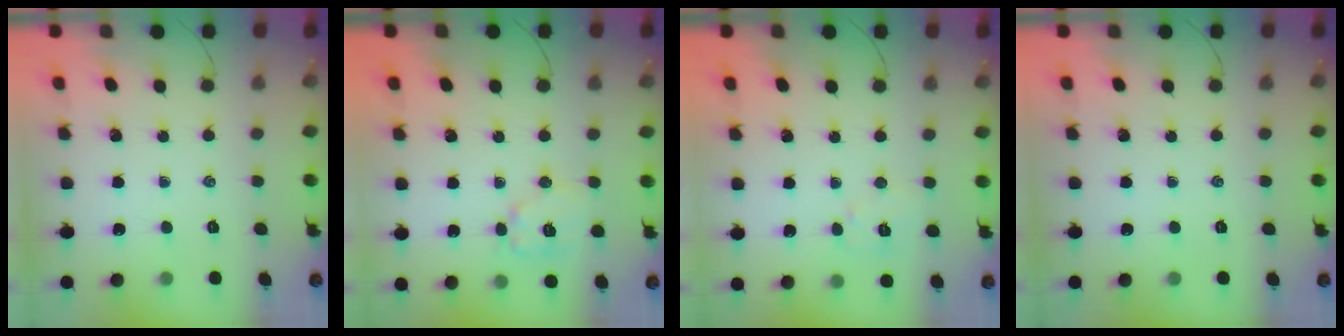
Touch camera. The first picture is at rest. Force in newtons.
{"total": 9.1, "press": 9.1, "slide": 0.4}
{"total": 5.2, "press": 5.1, "slide": 0.9}
{"total": 0.0}